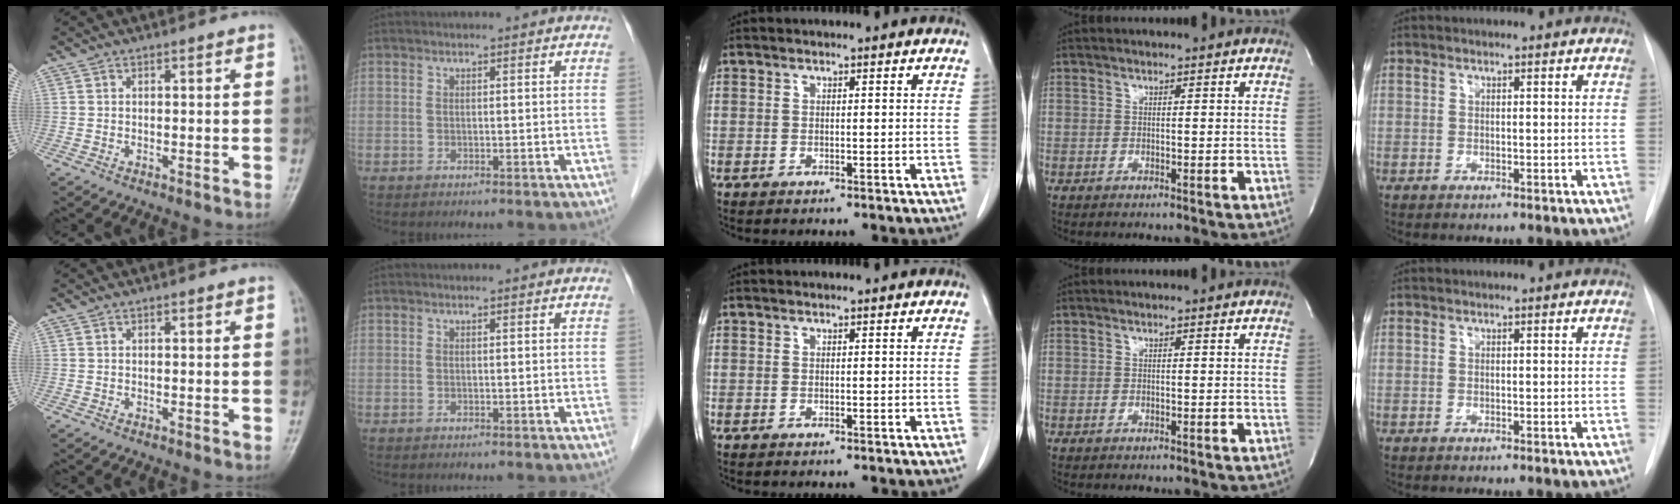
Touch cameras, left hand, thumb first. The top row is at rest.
{}